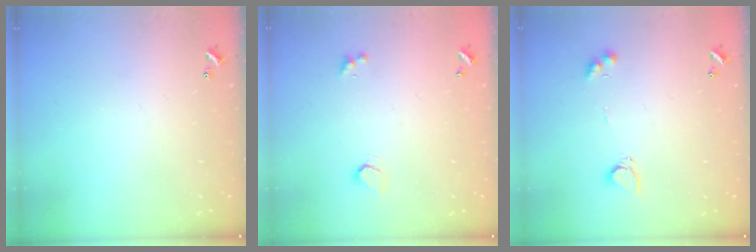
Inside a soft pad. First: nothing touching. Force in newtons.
{"total": 0.9, "press": 0.8, "slide": 0.4}
{"total": 3.1, "press": 3.1, "slide": 0.6}